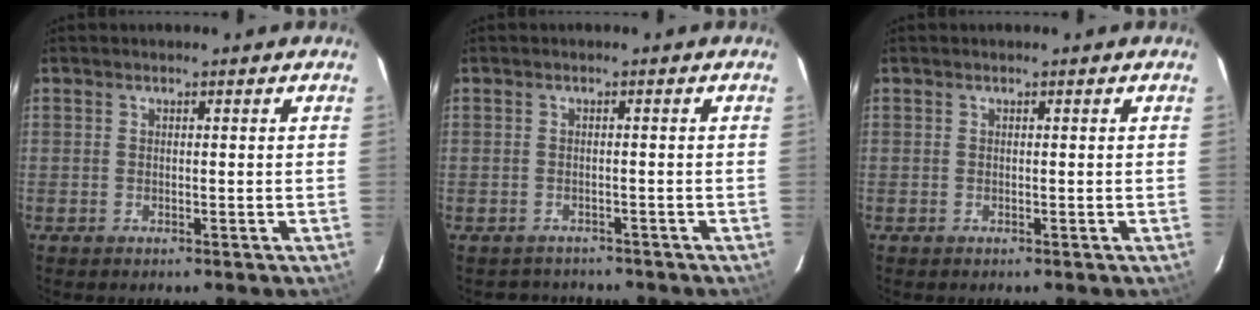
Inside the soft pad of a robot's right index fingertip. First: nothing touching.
{"total": 3.8, "force": [-3.3, 1.8, 0.2], "torque": [-0.005, 0.003, -0.043]}
{"total": 0.0}